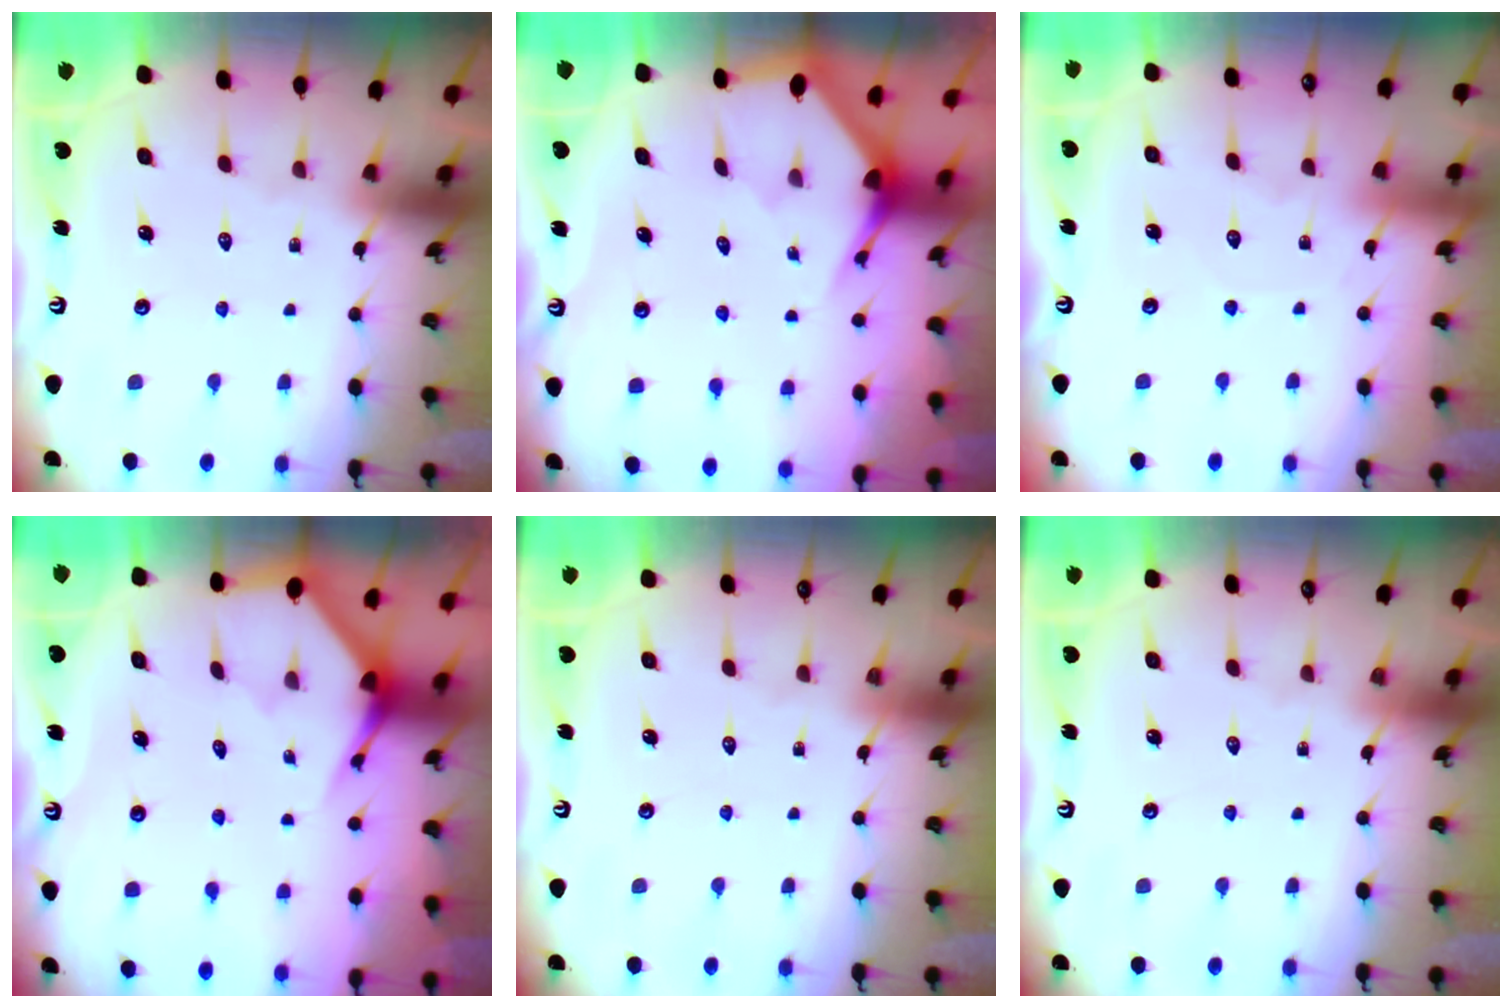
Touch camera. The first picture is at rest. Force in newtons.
{"total": 2.9, "press": 2.9, "slide": 0.2}
{"total": 2.9, "press": 2.9, "slide": 0.3}
{"total": 3.4, "press": 3.4, "slide": 0.3}
{"total": 0.0}
{"total": 0.0}